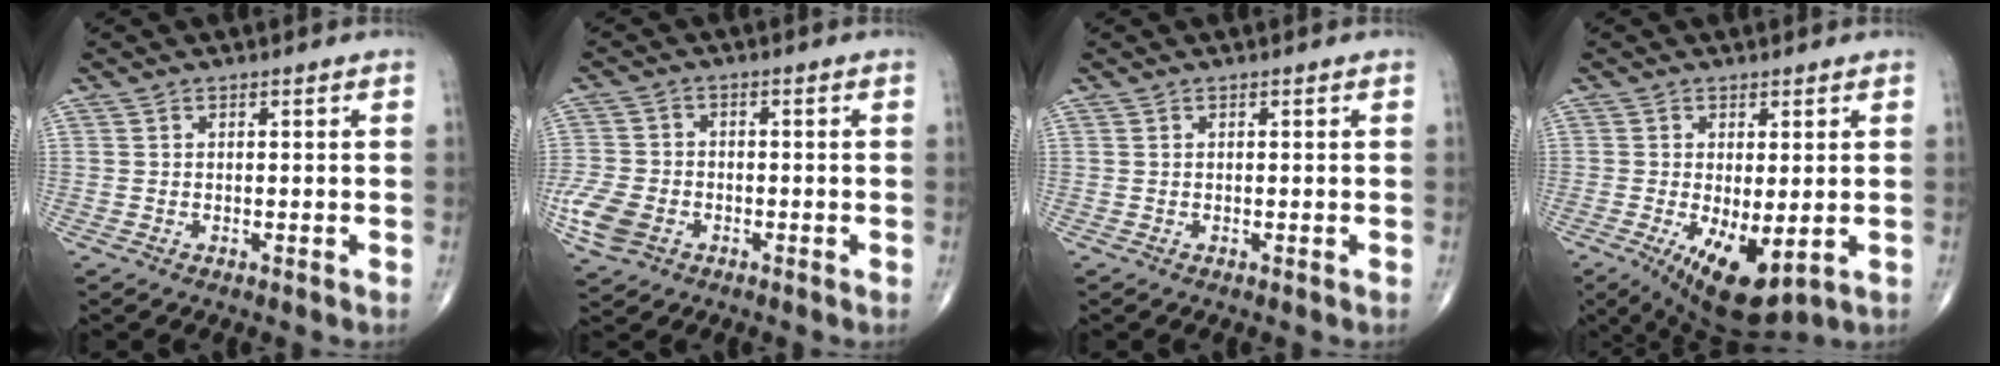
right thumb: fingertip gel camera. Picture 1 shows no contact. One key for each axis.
{"total": 7.8, "fx": -3.1, "fy": 5.6, "fz": 4.4, "tx": -0.098, "ty": 0.005, "tz": -0.060}
{"total": 0.0}
{"total": 10.6, "fx": -2.8, "fy": 4.5, "fz": 9.2, "tx": -0.145, "ty": -0.022, "tz": -0.030}